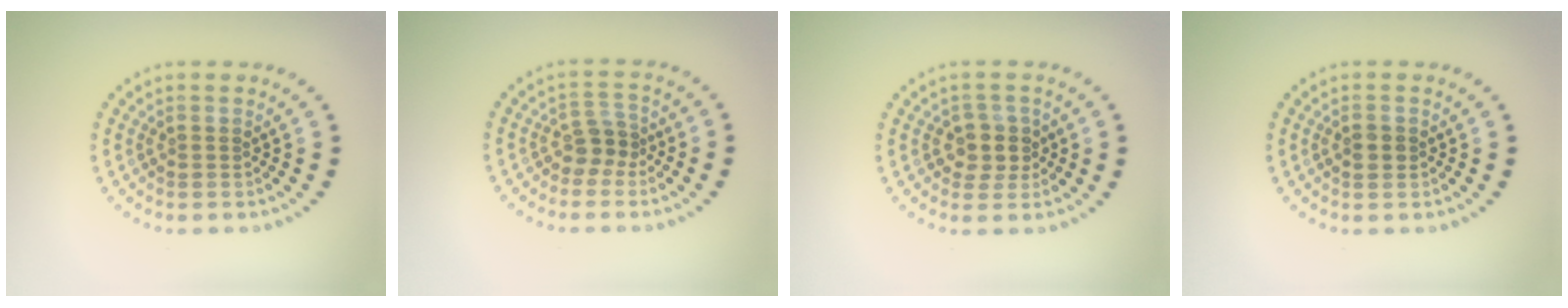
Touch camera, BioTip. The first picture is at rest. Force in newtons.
{"total": 2.0, "press": 1.5, "slide": 1.4}
{"total": 2.5, "press": 2.2, "slide": 1.0}
{"total": 1.5, "press": 1.5, "slide": 0.2}